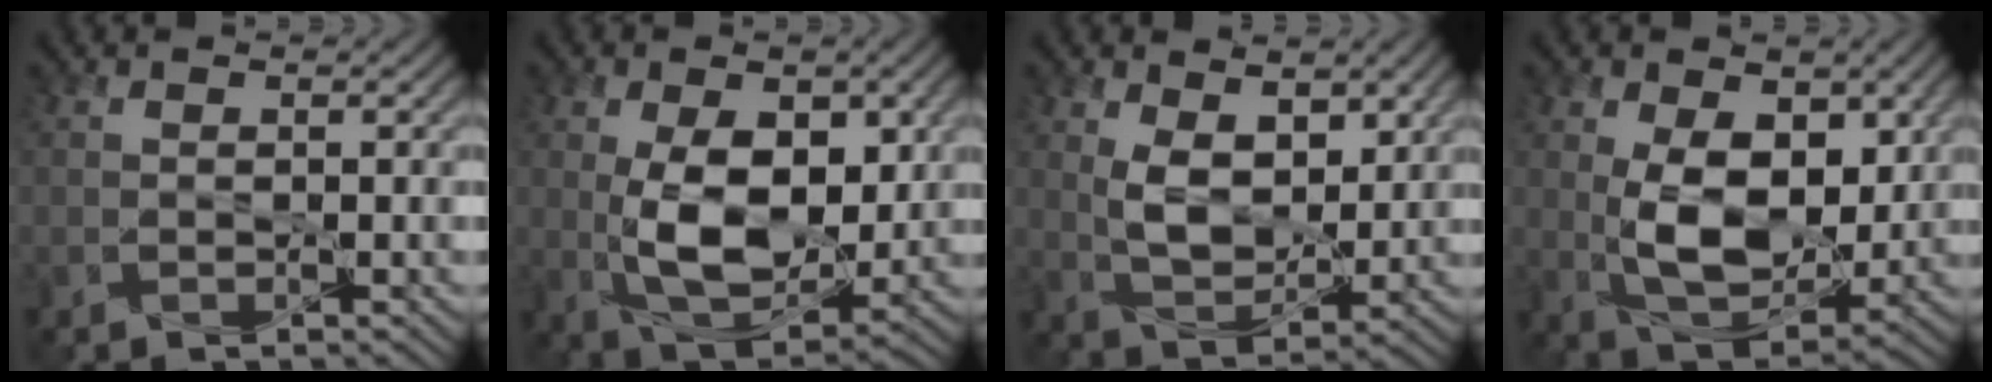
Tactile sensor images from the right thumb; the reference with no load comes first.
{"total": 10.7, "force": [0.7, 6.1, 8.8], "torque": [-0.163, -0.009, 0.017]}
{"total": 6.9, "force": [2.5, 4.0, 4.9], "torque": [-0.101, -0.011, 0.048]}
{"total": 10.0, "force": [1.2, 6.2, 7.8], "torque": [-0.156, -0.011, 0.024]}